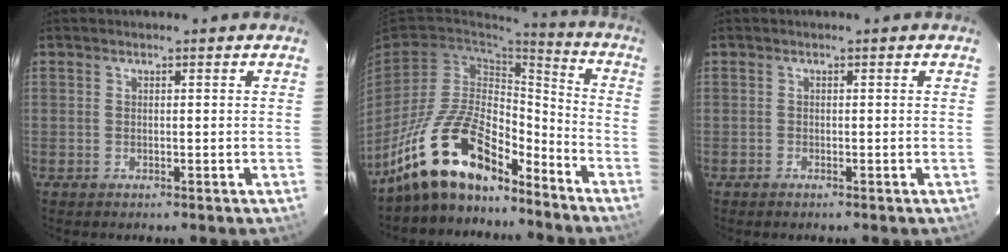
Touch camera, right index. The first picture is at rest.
{"total": 18.3, "force": [-14.1, 7.0, 9.3], "torque": [-0.192, 0.014, -0.246]}
{"total": 0.7, "force": [-0.6, 0.3, 0.1], "torque": [-0.005, 0.000, -0.012]}